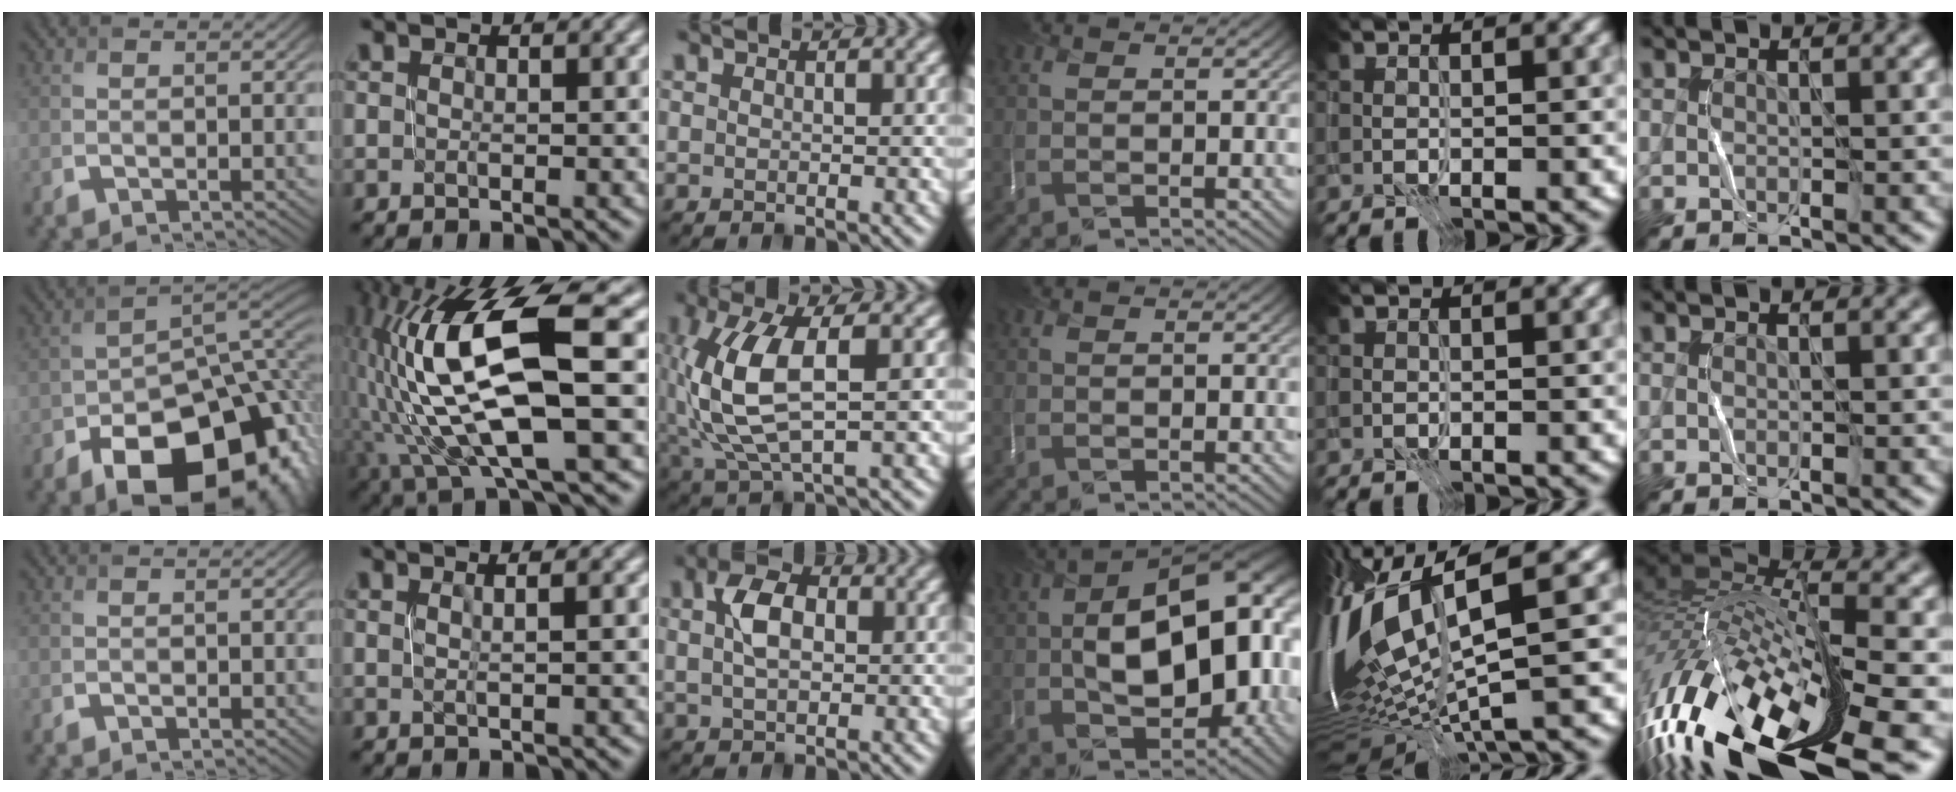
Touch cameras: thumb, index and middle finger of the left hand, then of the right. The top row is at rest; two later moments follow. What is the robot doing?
{"motion": "open", "object": "stapler"}